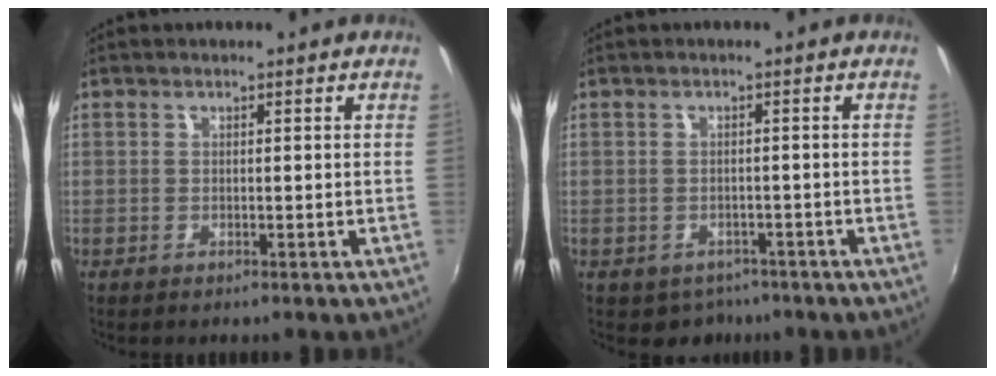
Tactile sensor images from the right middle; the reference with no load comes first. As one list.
[{"total": 4.1, "force": [-2.8, 2.9, 0.7], "torque": [-0.024, -0.008, -0.035]}]